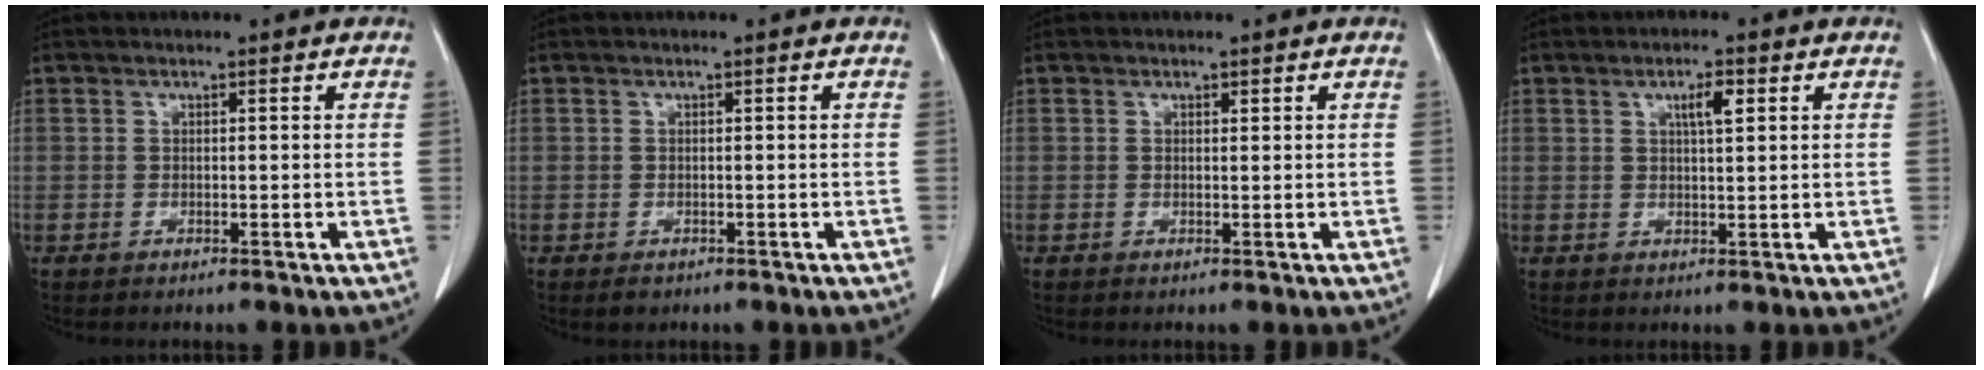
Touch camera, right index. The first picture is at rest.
{"total": 1.2, "force": [-0.8, 0.8, 0.5], "torque": [-0.012, 0.000, -0.006]}
{"total": 0.0}
{"total": 3.0, "force": [1.3, 0.5, 2.7], "torque": [-0.049, 0.001, 0.022]}